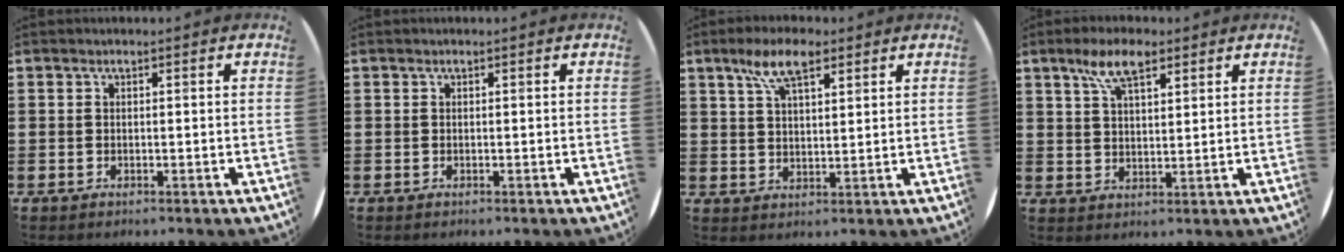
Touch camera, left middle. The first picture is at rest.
{"total": 0.0}
{"total": 6.8, "force": [4.3, 2.8, 4.6], "torque": [-0.092, 0.003, 0.075]}
{"total": 6.5, "force": [4.1, 2.7, 4.2], "torque": [-0.084, 0.004, 0.072]}